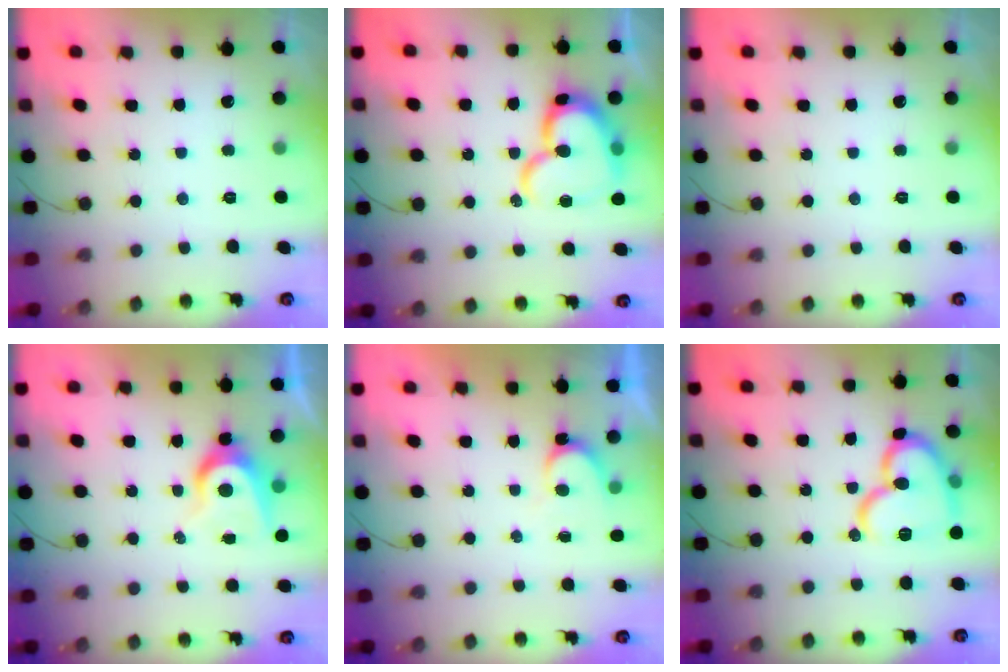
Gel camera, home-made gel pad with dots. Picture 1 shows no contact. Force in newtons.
{"total": 17.7, "press": 17.7, "slide": 1.7}
{"total": 0.0}
{"total": 7.4, "press": 7.4, "slide": 0.7}
{"total": 5.4, "press": 5.3, "slide": 0.4}
{"total": 16.4, "press": 16.3, "slide": 1.6}